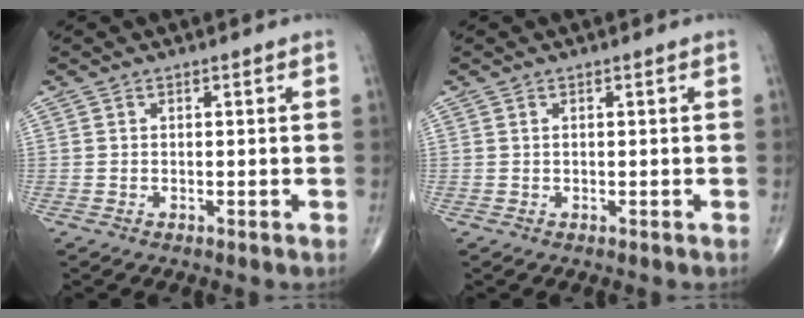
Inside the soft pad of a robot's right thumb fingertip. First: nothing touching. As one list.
[{"total": 0.0}]